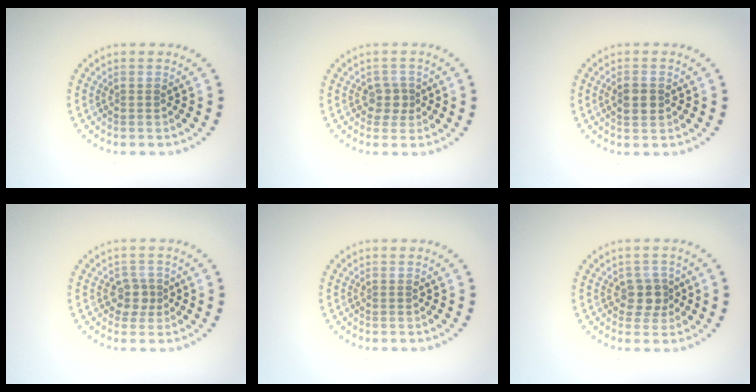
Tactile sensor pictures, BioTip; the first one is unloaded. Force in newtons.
{"total": 1.7, "press": 1.4, "slide": 1.0}
{"total": 1.9, "press": 1.9, "slide": 0.2}
{"total": 1.9, "press": 1.5, "slide": 1.2}
{"total": 0.0}
{"total": 2.4, "press": 2.1, "slide": 1.2}